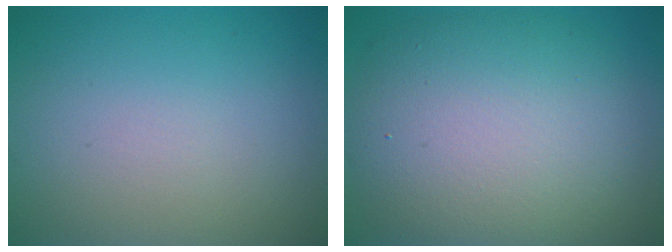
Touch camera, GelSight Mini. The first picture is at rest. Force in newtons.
{"total": 10.5, "press": 10.5, "slide": 0.5}